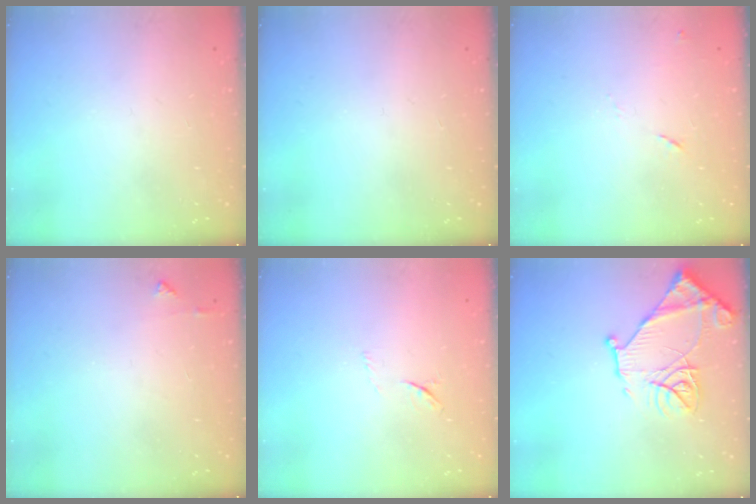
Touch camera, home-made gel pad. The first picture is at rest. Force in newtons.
{"total": 0.0}
{"total": 7.4, "press": 7.4, "slide": 0.7}
{"total": 3.5, "press": 3.4, "slide": 0.5}
{"total": 4.2, "press": 4.0, "slide": 1.4}
{"total": 15.2, "press": 15.2, "slide": 1.5}